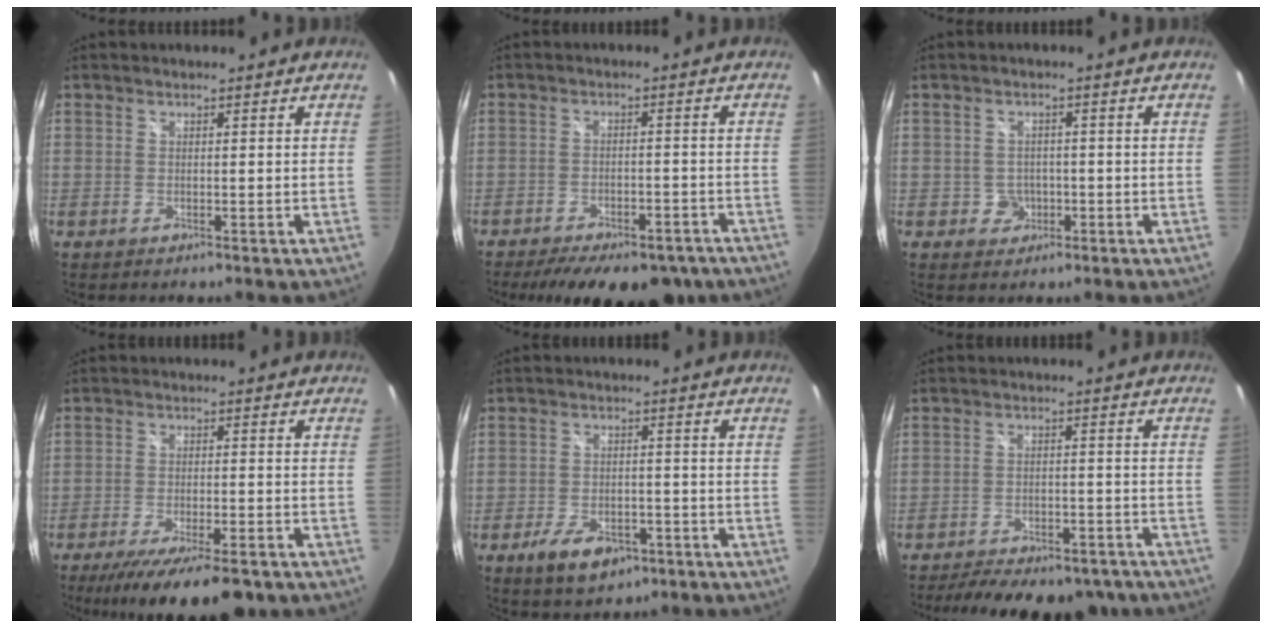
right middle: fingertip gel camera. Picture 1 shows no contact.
{"total": 17.7, "force": [-13.6, 7.3, 8.7], "torque": [-0.170, -0.010, -0.168]}
{"total": 3.3, "force": [-0.9, 3.1, 0.5], "torque": [-0.012, 0.005, -0.009]}
{"total": 13.3, "force": [-9.6, 3.4, 8.6], "torque": [-0.168, -0.038, -0.149]}
{"total": 8.4, "force": [-4.8, 4.6, 5.1], "torque": [-0.115, -0.006, -0.074]}
{"total": 17.8, "force": [-14.4, 6.7, 8.0], "torque": [-0.161, -0.009, -0.178]}